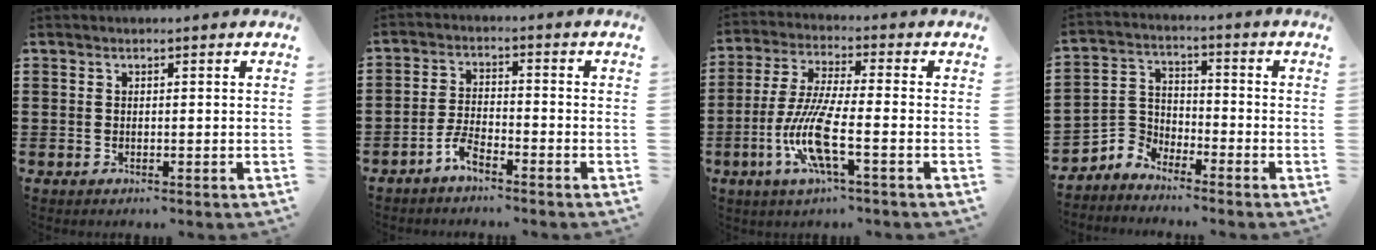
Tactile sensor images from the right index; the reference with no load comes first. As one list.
[{"total": 3.8, "force": [-3.0, 0.9, 2.0], "torque": [-0.052, 0.004, -0.063]}, {"total": 10.2, "force": [-3.9, 1.9, 9.3], "torque": [-0.214, -0.018, -0.081]}, {"total": 3.9, "force": [-3.5, 1.8, 0.0], "torque": [-0.027, -0.008, -0.080]}]